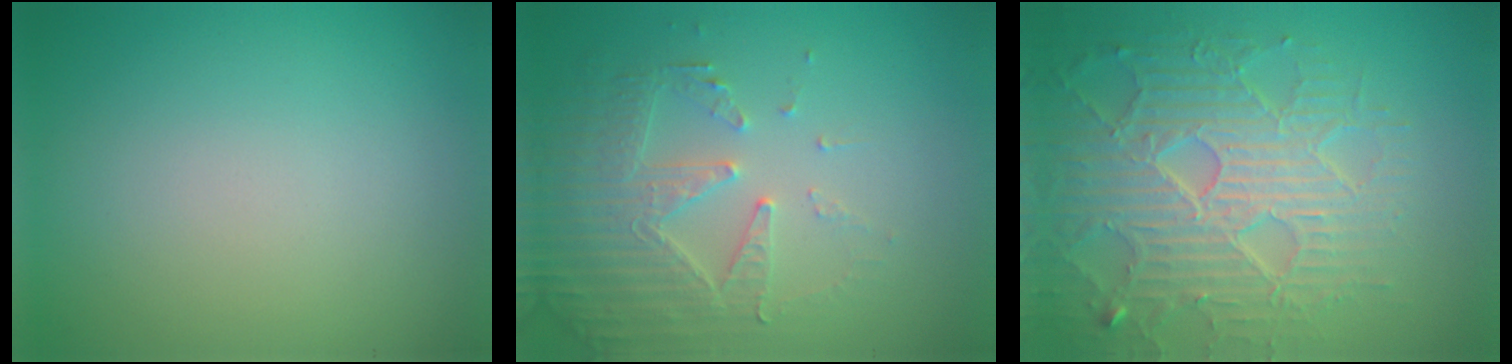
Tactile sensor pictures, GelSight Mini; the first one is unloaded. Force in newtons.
{"total": 5.2, "press": 3.7, "slide": 3.6}
{"total": 7.6, "press": 5.9, "slide": 4.7}